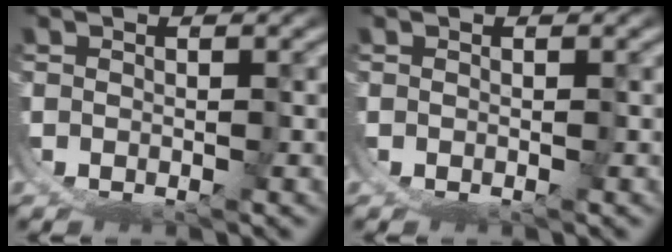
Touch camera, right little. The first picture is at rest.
{"total": 0.0}